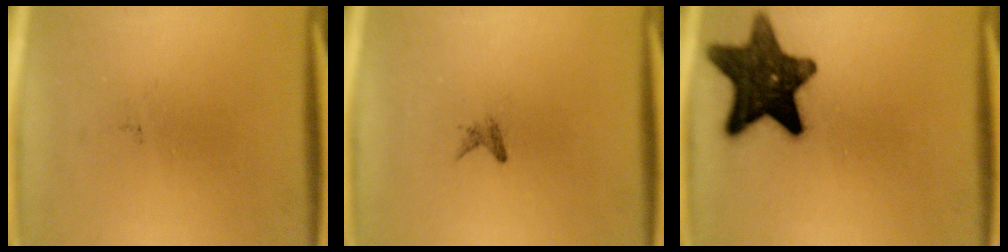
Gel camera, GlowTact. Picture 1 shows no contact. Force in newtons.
{"total": 0.9}
{"total": 14.3}